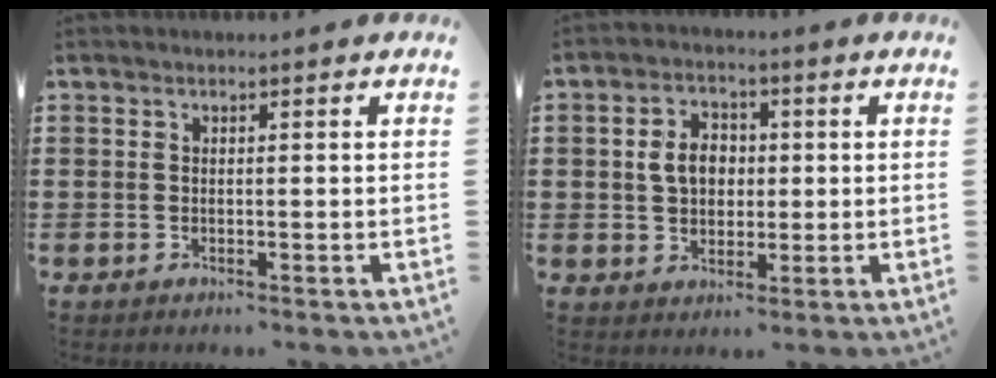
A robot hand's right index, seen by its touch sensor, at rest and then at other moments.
{"total": 5.1, "force": [0.5, 3.9, 3.3], "torque": [-0.068, 0.013, 0.003]}